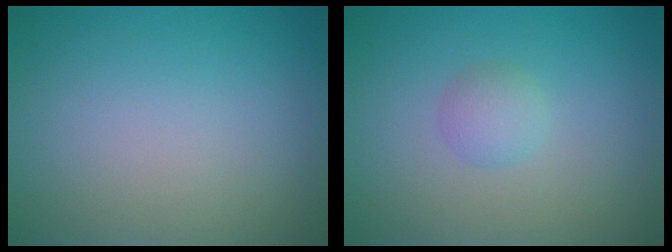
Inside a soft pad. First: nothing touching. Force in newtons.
{"total": 1.5, "press": 1.5, "slide": 0.1}